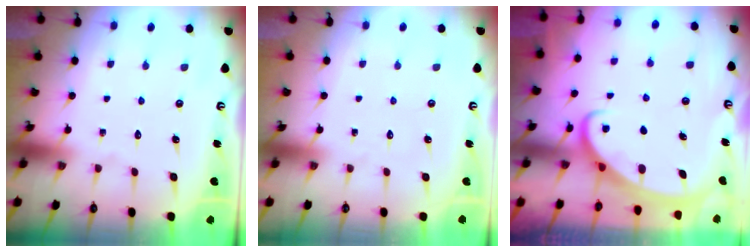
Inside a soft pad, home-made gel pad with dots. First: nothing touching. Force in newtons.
{"total": 0.0}
{"total": 2.6, "press": 2.5, "slide": 0.3}